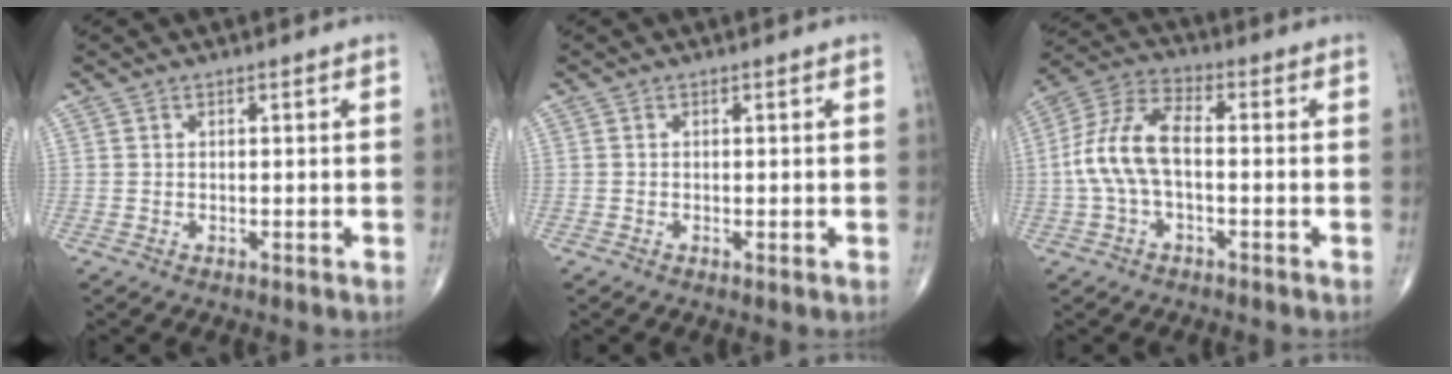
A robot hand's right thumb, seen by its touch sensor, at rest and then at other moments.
{"total": 0.0}
{"total": 11.0, "force": [-1.0, 5.6, 9.4], "torque": [-0.202, 0.037, -0.026]}